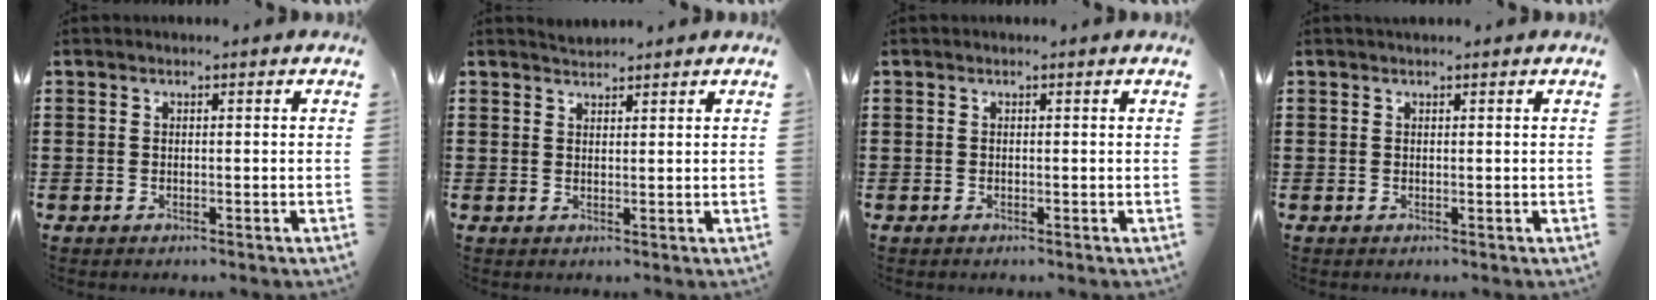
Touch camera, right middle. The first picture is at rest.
{"total": 1.5, "force": [1.5, 0.2, -0.2], "torque": [0.000, 0.004, 0.030]}
{"total": 0.0}
{"total": 0.5, "force": [0.5, 0.1, -0.1], "torque": [-0.001, -0.001, 0.010]}